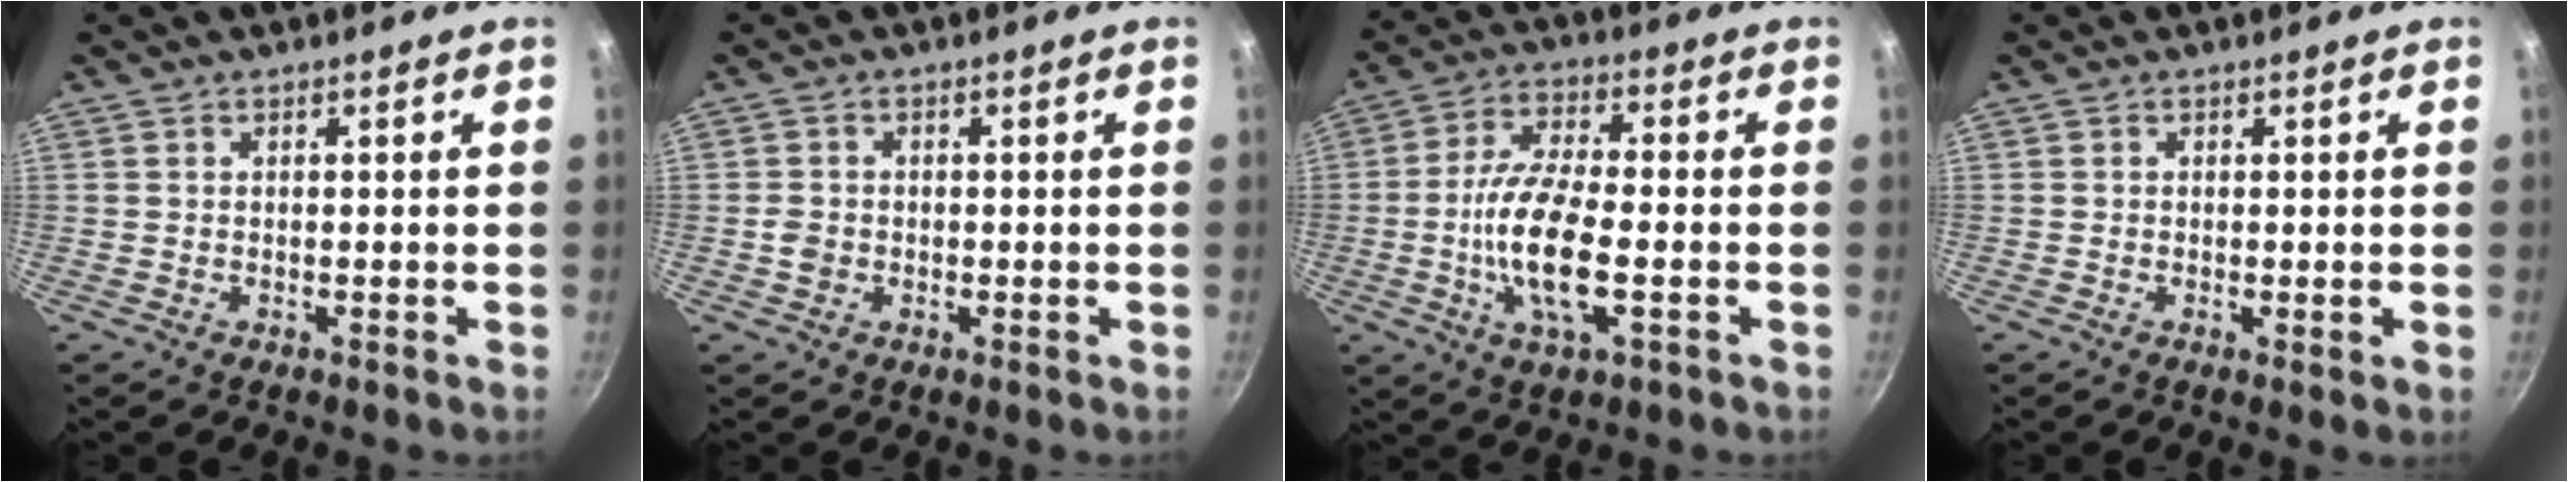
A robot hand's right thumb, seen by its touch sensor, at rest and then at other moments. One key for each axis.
{"total": 2.1, "fx": -0.4, "fy": 1.9, "fz": 1.0, "tx": -0.013, "ty": 0.005, "tz": -0.007}
{"total": 13.3, "fx": -2.5, "fy": 4.9, "fz": 12.1, "tx": -0.242, "ty": 0.011, "tz": -0.047}
{"total": 0.9, "fx": -0.1, "fy": 0.1, "fz": 0.9, "tx": -0.018, "ty": -0.006, "tz": -0.002}